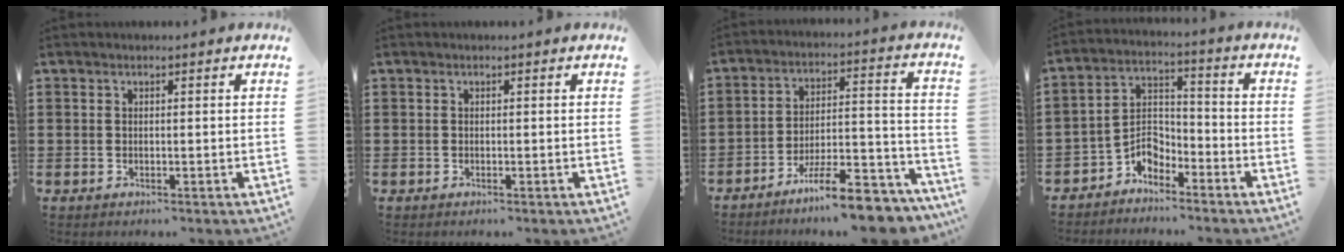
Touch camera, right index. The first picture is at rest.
{"total": 0.0}
{"total": 11.2, "force": [-9.5, 1.1, 5.9], "torque": [-0.085, 0.032, -0.176]}
{"total": 4.9, "force": [-3.8, 2.8, 1.5], "torque": [-0.040, 0.008, -0.079]}